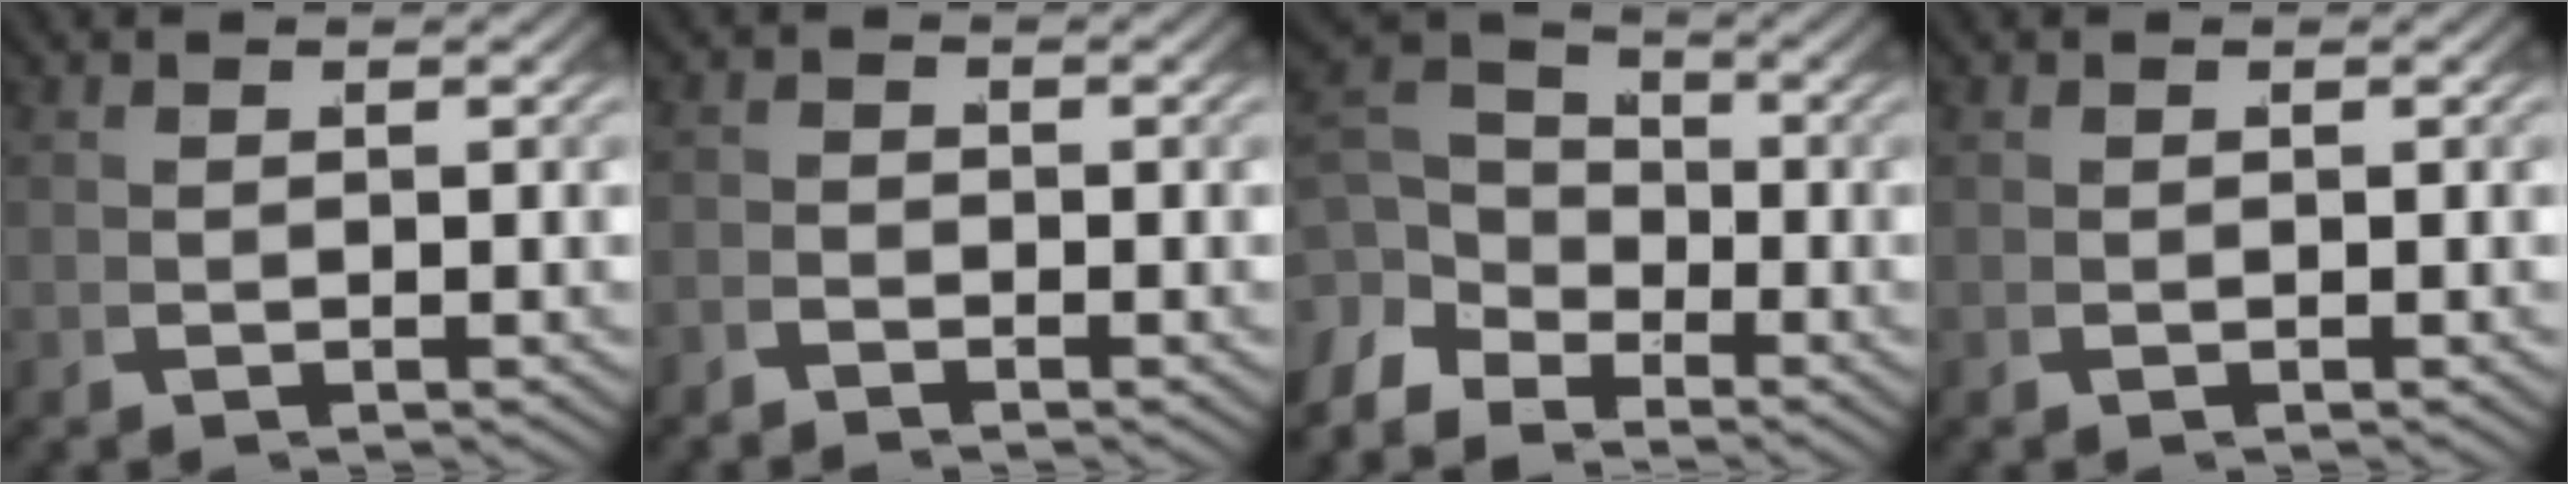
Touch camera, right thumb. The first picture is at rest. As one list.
[{"total": 1.3, "force": [-1.2, 0.2, -0.2], "torque": [0.014, -0.001, -0.029]}, {"total": 5.2, "force": [-0.4, 3.8, 3.5], "torque": [-0.056, -0.008, -0.011]}, {"total": 0.0}]